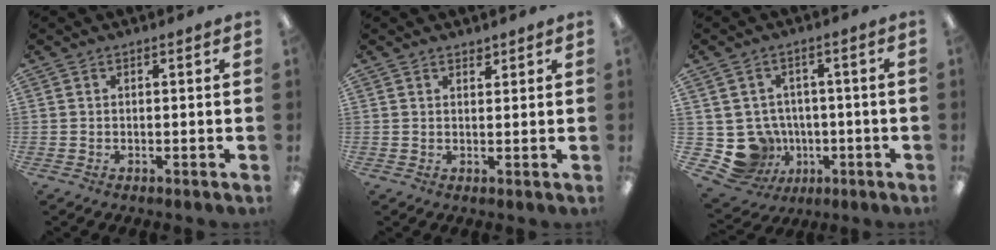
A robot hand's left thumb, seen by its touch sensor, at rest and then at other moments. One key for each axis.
{"total": 1.6, "fx": 1.4, "fy": 0.5, "fz": 0.3, "tx": 0.002, "ty": -0.005, "tz": 0.025}
{"total": 9.5, "fx": -1.8, "fy": 9.0, "fz": 2.4, "tx": -0.067, "ty": 0.008, "tz": -0.017}